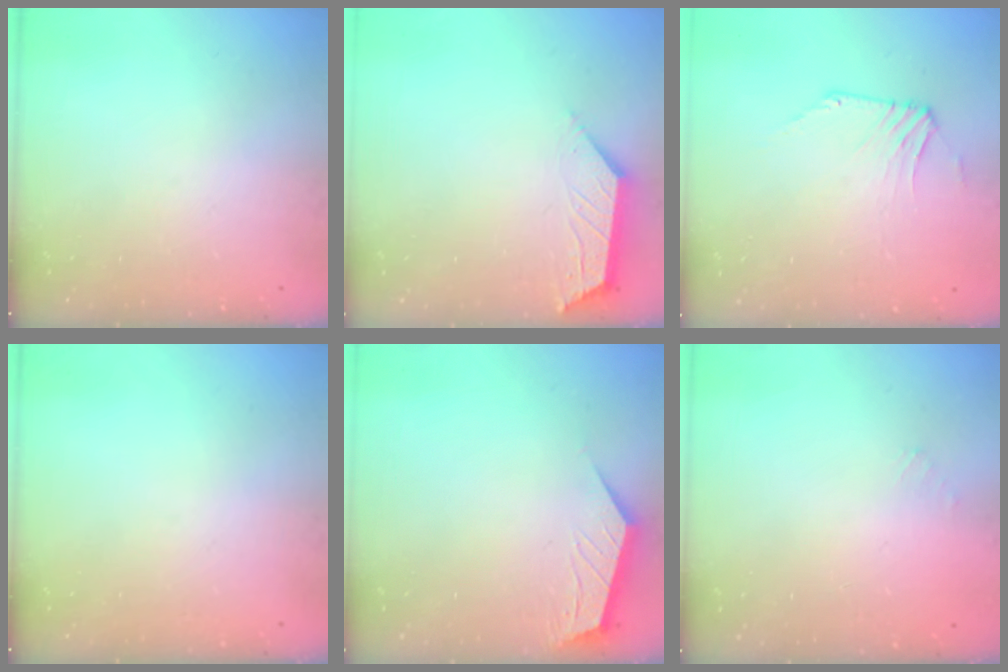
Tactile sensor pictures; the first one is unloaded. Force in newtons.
{"total": 3.2, "press": 3.2, "slide": 0.6}
{"total": 1.5, "press": 1.4, "slide": 0.5}
{"total": 0.0}
{"total": 2.1, "press": 2.0, "slide": 0.4}
{"total": 1.4, "press": 1.4, "slide": 0.2}